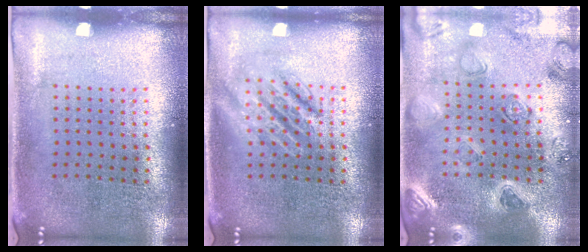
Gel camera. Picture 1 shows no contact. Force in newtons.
{"total": 2.8, "press": 2.8, "slide": 0.4}
{"total": 2.2, "press": 2.2, "slide": 0.4}